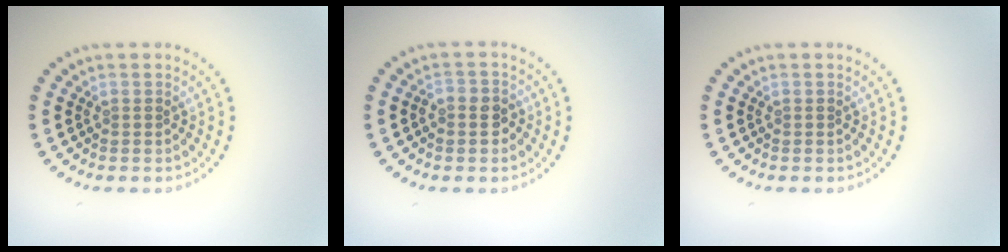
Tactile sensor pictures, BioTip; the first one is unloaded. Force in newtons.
{"total": 2.0, "press": 1.9, "slide": 0.6}
{"total": 0.0}